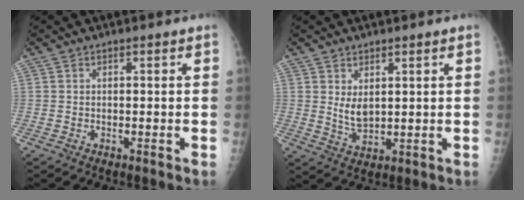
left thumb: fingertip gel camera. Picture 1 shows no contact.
{"total": 4.1, "force": [1.4, 2.1, 3.2], "torque": [-0.052, -0.019, 0.035]}